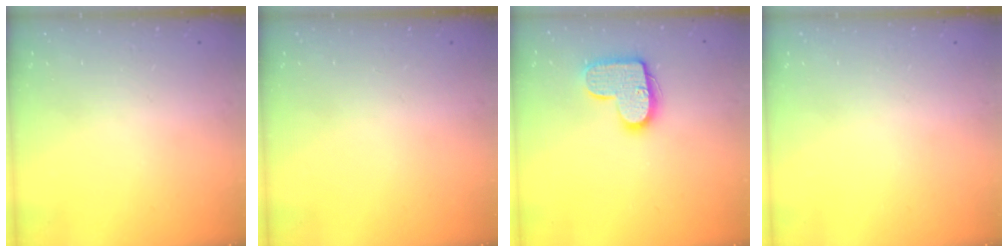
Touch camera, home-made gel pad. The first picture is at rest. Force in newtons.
{"total": 0.0}
{"total": 13.8, "press": 13.8, "slide": 0.7}
{"total": 0.0}